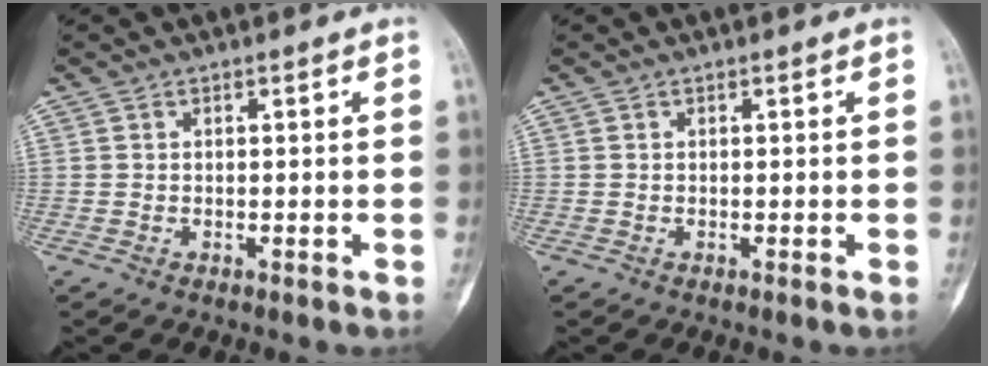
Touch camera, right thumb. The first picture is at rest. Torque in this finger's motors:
{"motor_torque": [0.05, -0.36, 0.34, -0.12, -0.10]}